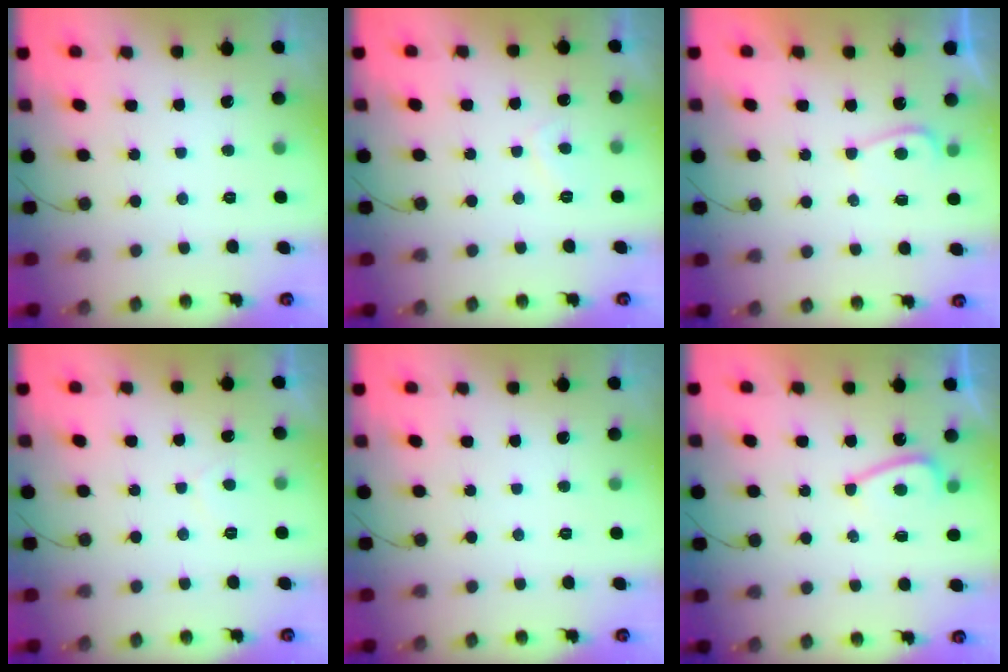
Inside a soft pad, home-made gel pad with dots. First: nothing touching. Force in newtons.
{"total": 2.3, "press": 2.2, "slide": 0.7}
{"total": 3.3, "press": 3.2, "slide": 0.5}
{"total": 0.9, "press": 0.7, "slide": 0.6}
{"total": 0.0}
{"total": 4.4, "press": 4.1, "slide": 1.6}